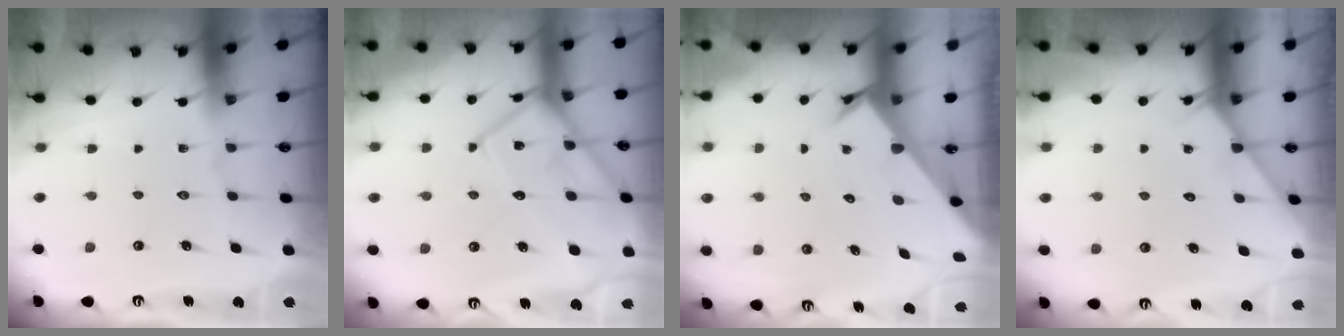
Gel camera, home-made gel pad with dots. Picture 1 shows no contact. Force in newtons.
{"total": 16.1, "press": 16.0, "slide": 1.7}
{"total": 2.6, "press": 2.6, "slide": 0.2}
{"total": 4.3, "press": 4.2, "slide": 0.5}